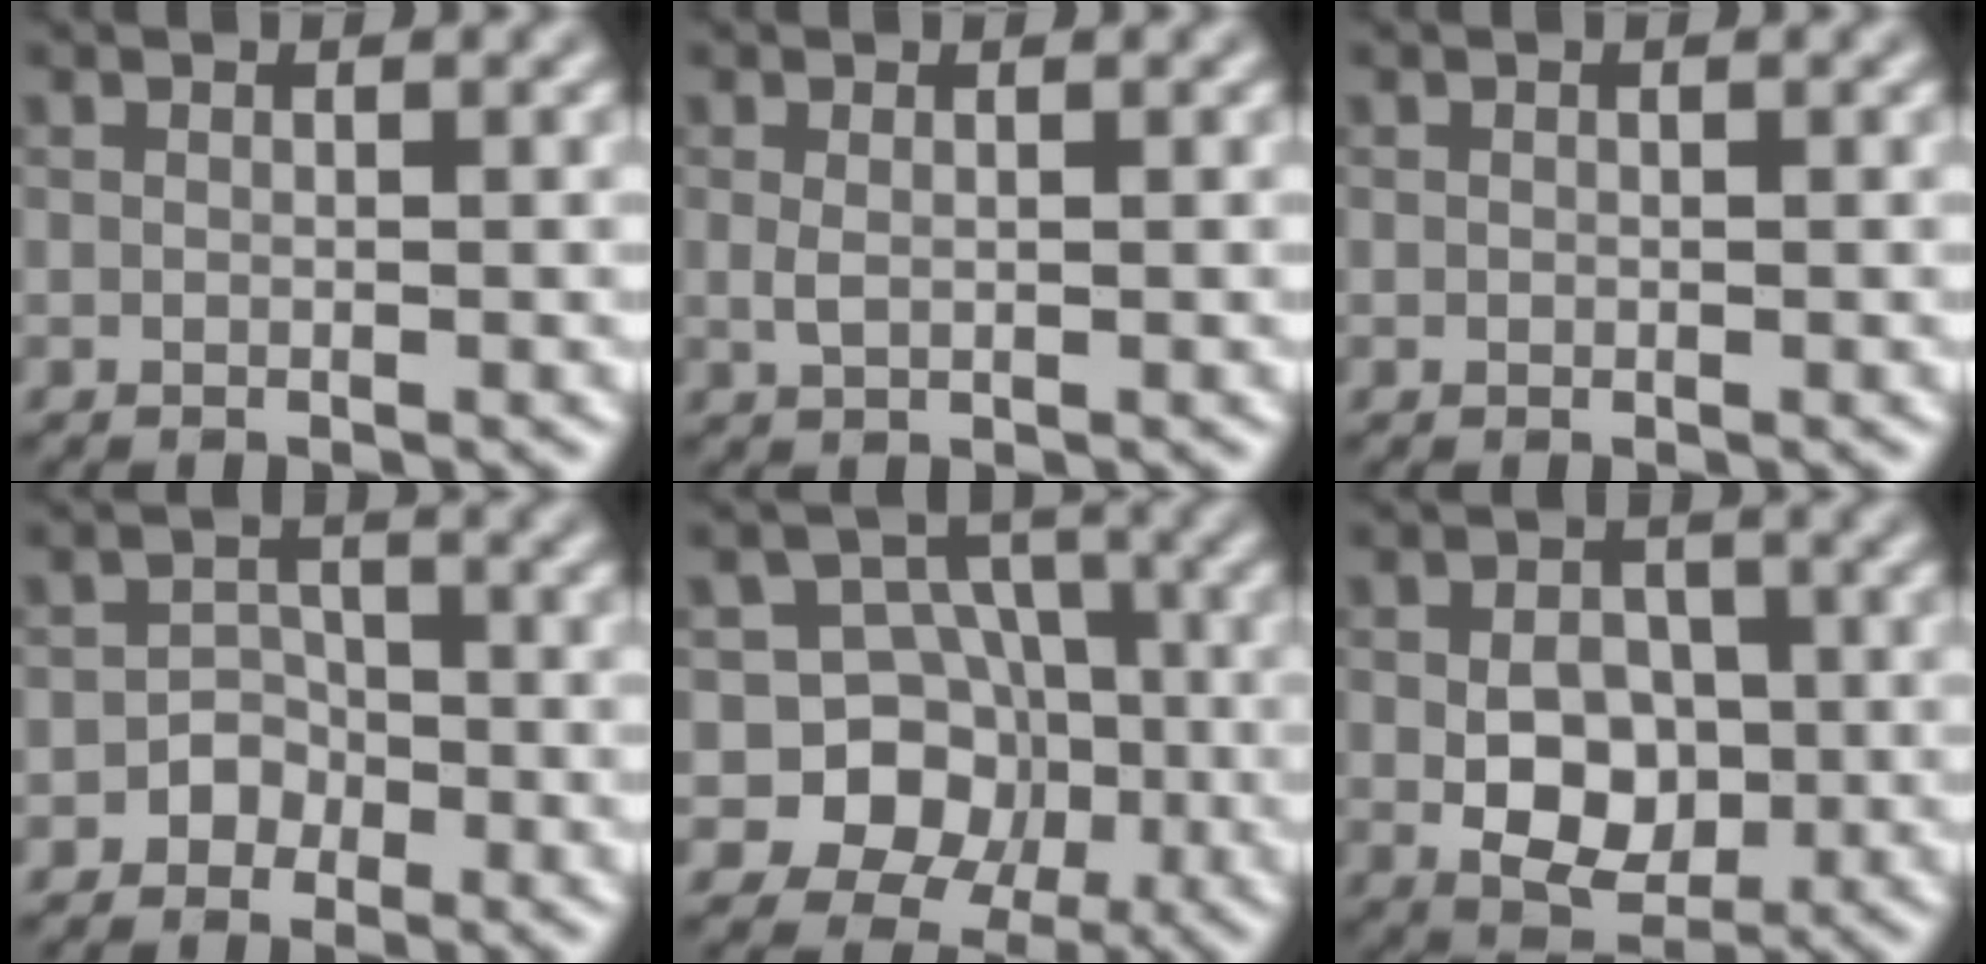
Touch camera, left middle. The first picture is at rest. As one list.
[{"total": 0.9, "force": [0.2, 0.4, 0.8], "torque": [-0.020, -0.001, 0.005]}, {"total": 0.0}, {"total": 2.2, "force": [-1.2, 1.8, 0.3], "torque": [0.023, 0.015, -0.032]}, {"total": 8.5, "force": [-2.3, 7.8, 2.6], "torque": [-0.026, 0.022, -0.072]}, {"total": 5.3, "force": [-0.8, 3.8, 3.6], "torque": [-0.058, -0.005, -0.015]}]